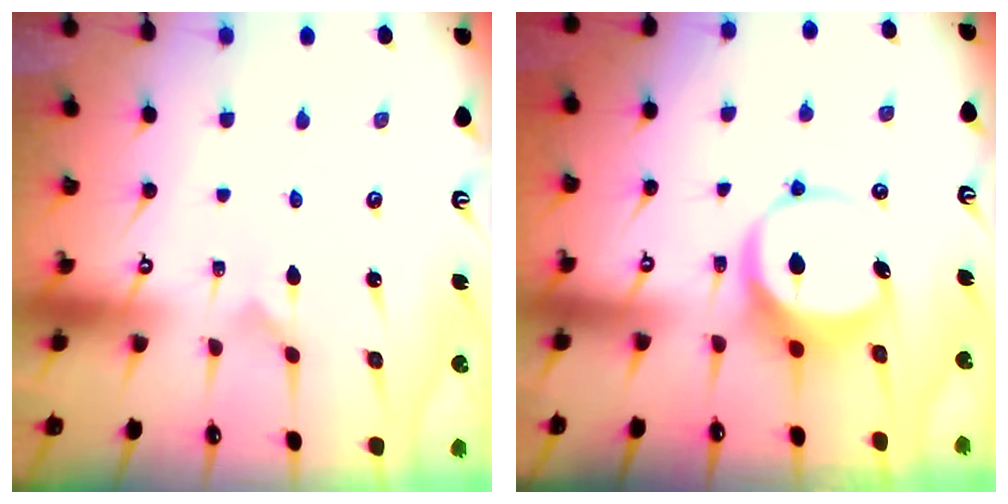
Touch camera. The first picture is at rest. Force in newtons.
{"total": 8.8, "press": 8.6, "slide": 1.3}